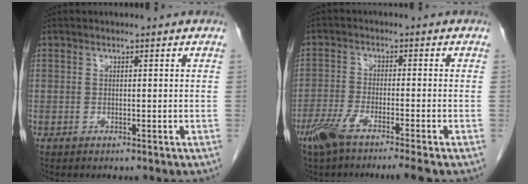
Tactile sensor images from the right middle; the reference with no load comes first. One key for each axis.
{"total": 7.4, "fx": -5.4, "fy": 0.0, "fz": 5.1, "tx": -0.094, "ty": -0.014, "tz": -0.095}